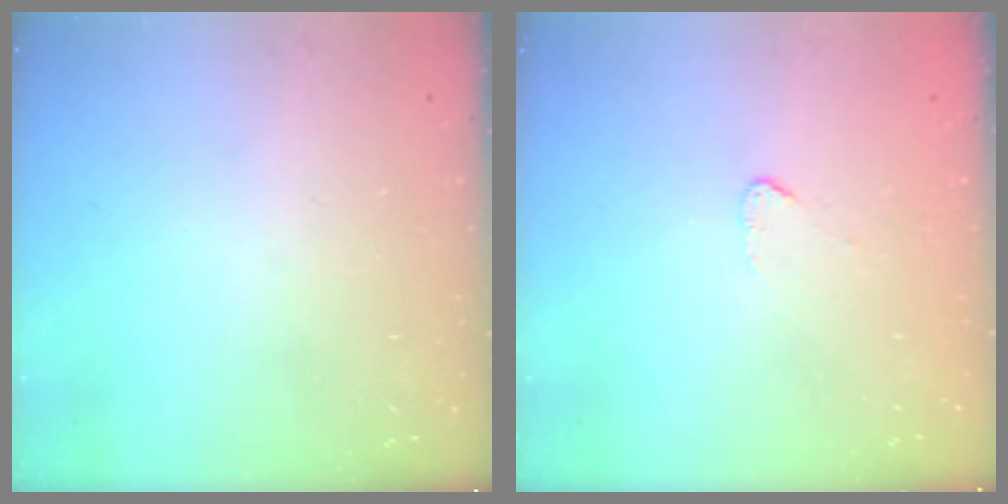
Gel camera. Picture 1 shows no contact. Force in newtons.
{"total": 2.6, "press": 2.6, "slide": 0.2}